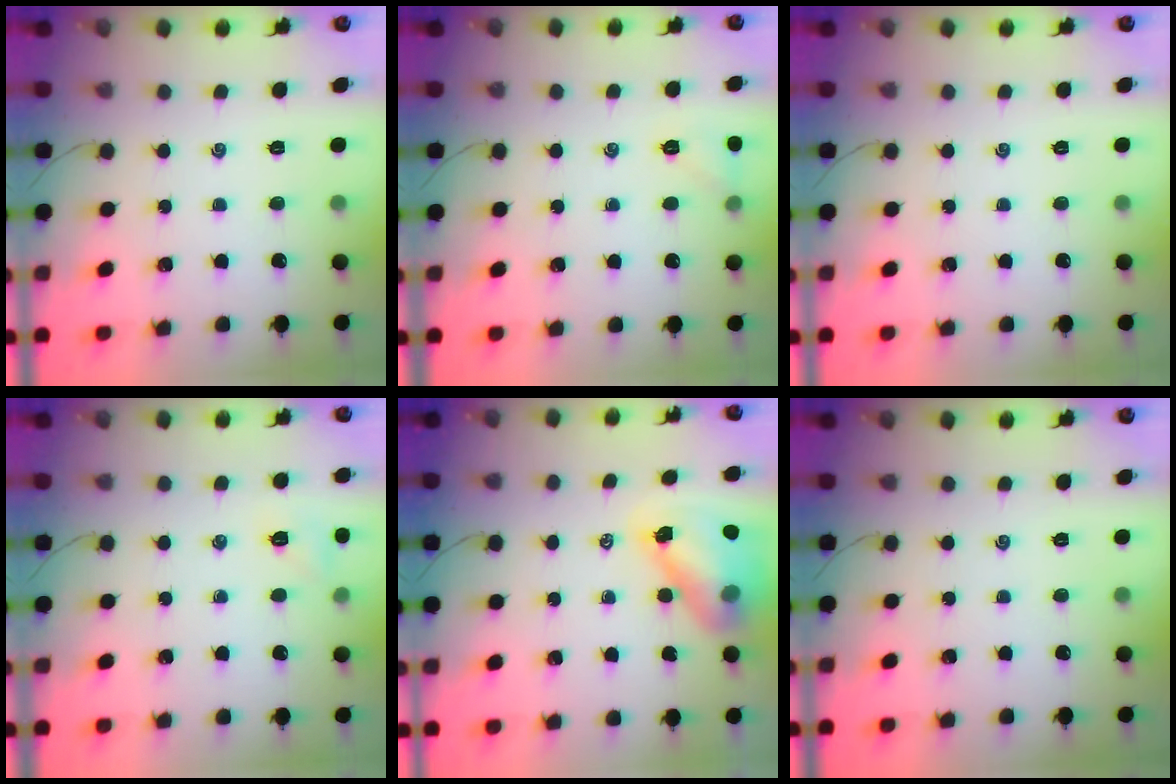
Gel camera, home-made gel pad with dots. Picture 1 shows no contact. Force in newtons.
{"total": 6.2, "press": 5.9, "slide": 1.9}
{"total": 0.0}
{"total": 5.9, "press": 5.8, "slide": 1.1}
{"total": 11.5, "press": 10.9, "slide": 3.5}
{"total": 0.0}